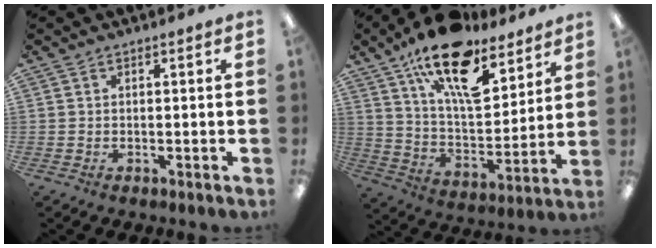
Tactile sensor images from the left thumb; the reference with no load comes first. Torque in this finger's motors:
{"motor_torque": [0.52, 0.59, 1.40, -1.37, 0.60]}